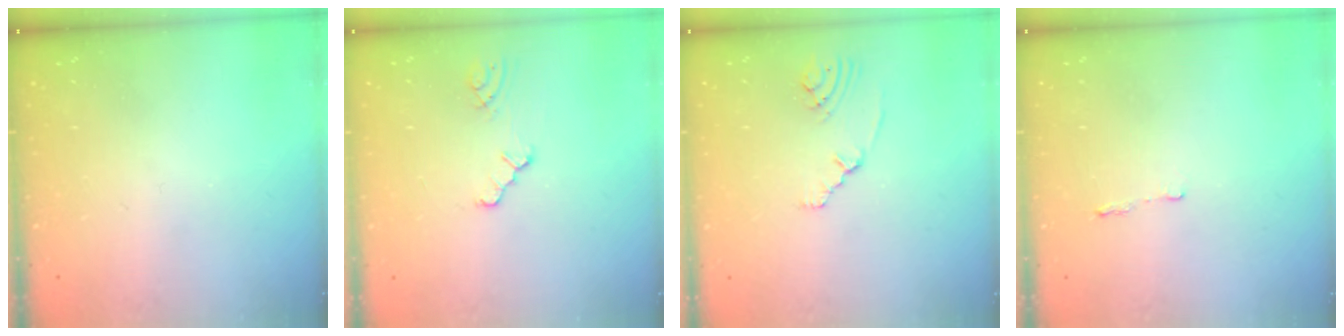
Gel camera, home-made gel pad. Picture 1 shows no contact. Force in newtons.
{"total": 1.6, "press": 1.6, "slide": 0.2}
{"total": 1.8, "press": 1.7, "slide": 0.7}
{"total": 2.6, "press": 2.6, "slide": 0.4}